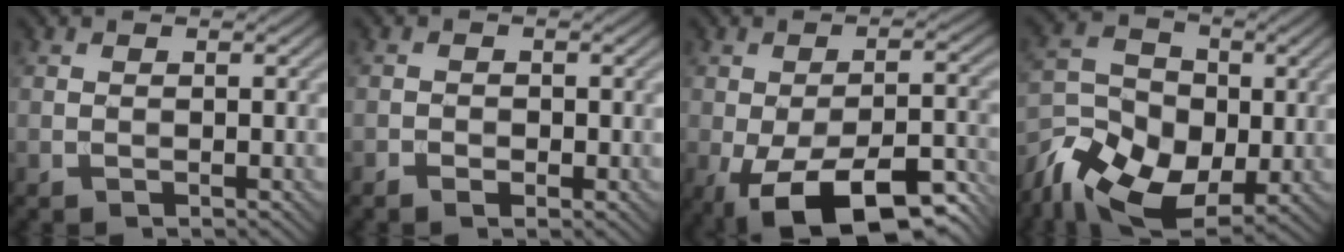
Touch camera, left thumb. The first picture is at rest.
{"total": 1.3, "force": [-0.6, 0.8, 0.8], "torque": [-0.012, -0.002, -0.012]}
{"total": 15.5, "force": [-8.2, 6.3, 11.6], "torque": [-0.179, -0.022, -0.130]}
{"total": 11.9, "force": [-5.3, 8.0, 7.1], "torque": [-0.156, -0.017, -0.109]}